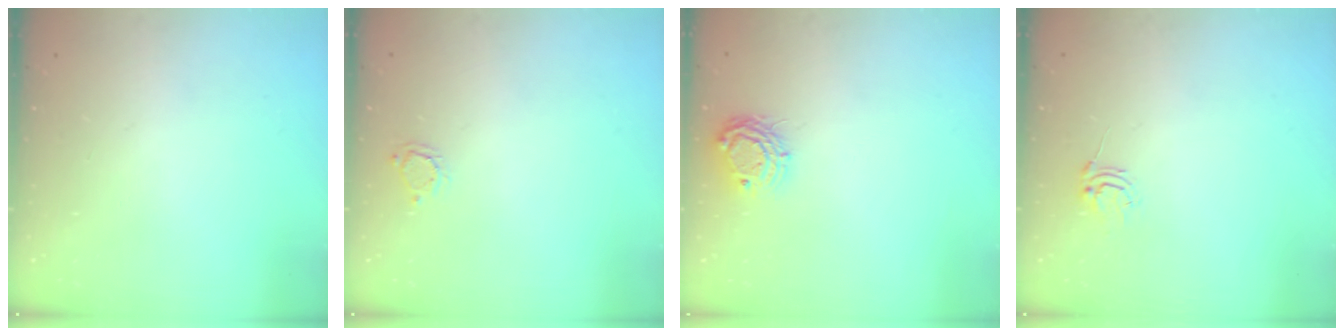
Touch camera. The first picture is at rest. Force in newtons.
{"total": 3.3, "press": 3.3, "slide": 0.3}
{"total": 7.6, "press": 7.6, "slide": 0.7}
{"total": 5.2, "press": 5.2, "slide": 0.5}